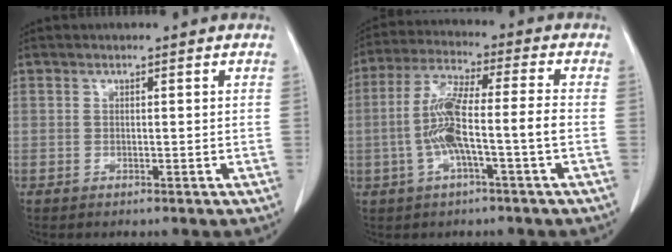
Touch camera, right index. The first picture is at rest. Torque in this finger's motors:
{"motor_torque": [1.77, -0.36, 0.90, 0.21]}